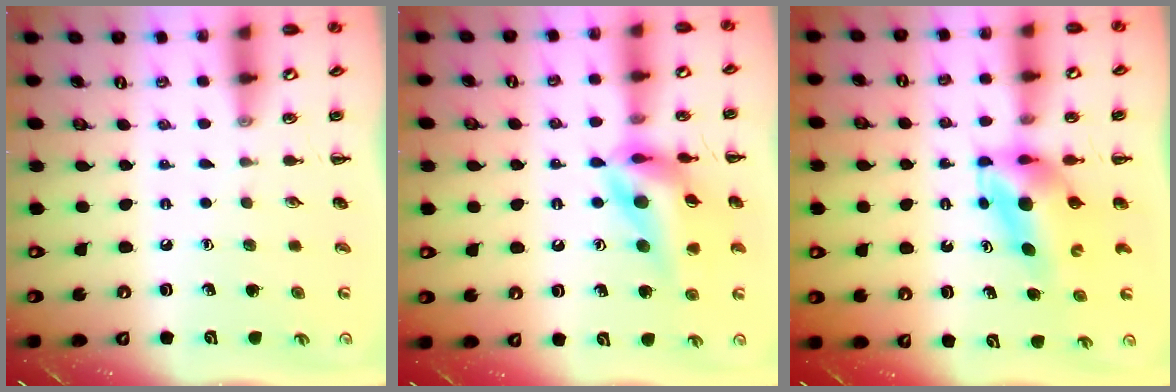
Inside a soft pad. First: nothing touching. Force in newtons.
{"total": 15.1, "press": 14.7, "slide": 3.7}
{"total": 5.6, "press": 5.4, "slide": 1.3}